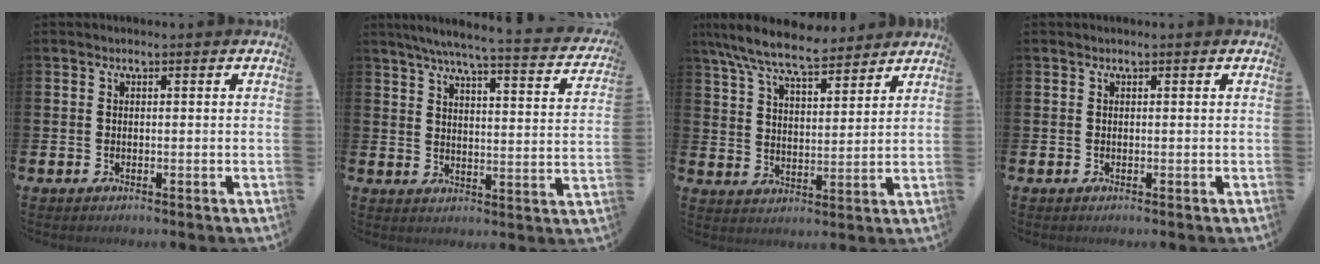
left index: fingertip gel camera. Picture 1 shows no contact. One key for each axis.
{"total": 5.8, "fx": 5.1, "fy": 0.1, "fz": 2.7, "tx": -0.066, "ty": -0.040, "tz": 0.083}
{"total": 8.9, "fx": 8.1, "fy": 1.7, "fz": 3.3, "tx": -0.099, "ty": -0.033, "tz": 0.148}
{"total": 0.0}